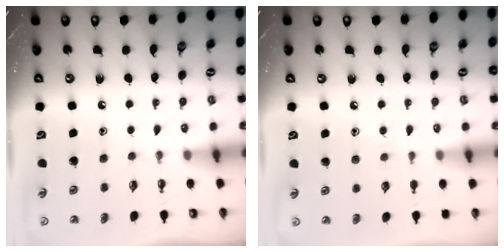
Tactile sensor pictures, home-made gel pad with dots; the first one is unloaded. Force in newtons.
{"total": 5.6, "press": 5.6, "slide": 0.6}